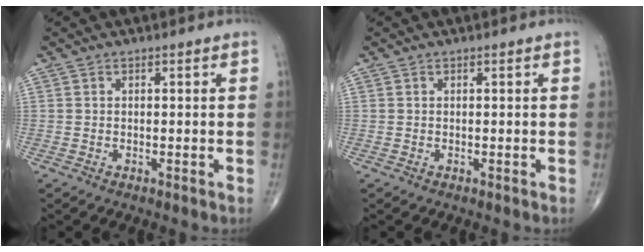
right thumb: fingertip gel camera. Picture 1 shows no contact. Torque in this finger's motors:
{"motor_torque": [-0.01, 0.00, 0.04, 0.05, 0.02]}